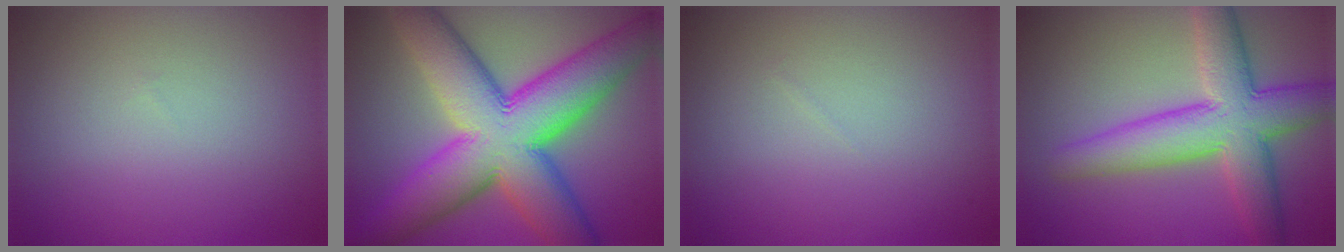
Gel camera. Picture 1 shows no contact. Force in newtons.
{"total": 15.4, "press": 15.4, "slide": 0.1}
{"total": 0.0}
{"total": 8.3, "press": 8.3, "slide": 0.2}